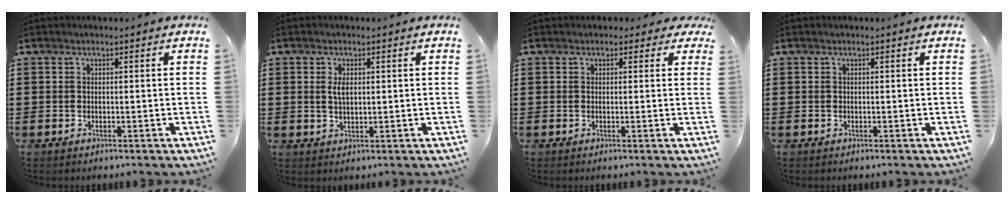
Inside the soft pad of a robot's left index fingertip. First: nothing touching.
{"total": 2.5, "force": [0.6, 1.0, 2.2], "torque": [-0.047, 0.005, 0.010]}
{"total": 1.3, "force": [0.5, 1.1, 0.4], "torque": [-0.006, 0.006, 0.005]}
{"total": 0.0}